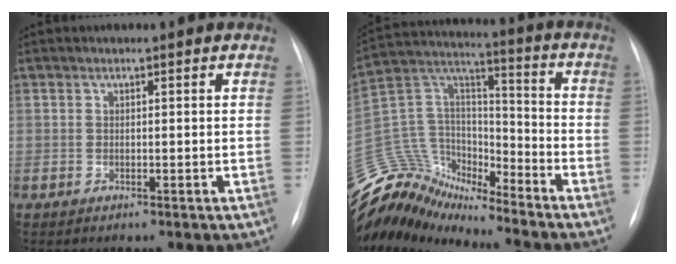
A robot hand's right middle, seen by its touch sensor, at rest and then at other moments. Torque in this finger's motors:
{"motor_torque": [0.16, -0.30, 0.00, -0.13]}